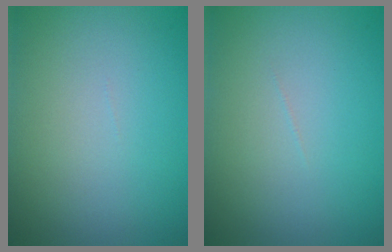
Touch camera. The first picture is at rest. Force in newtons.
{"total": 0.0}